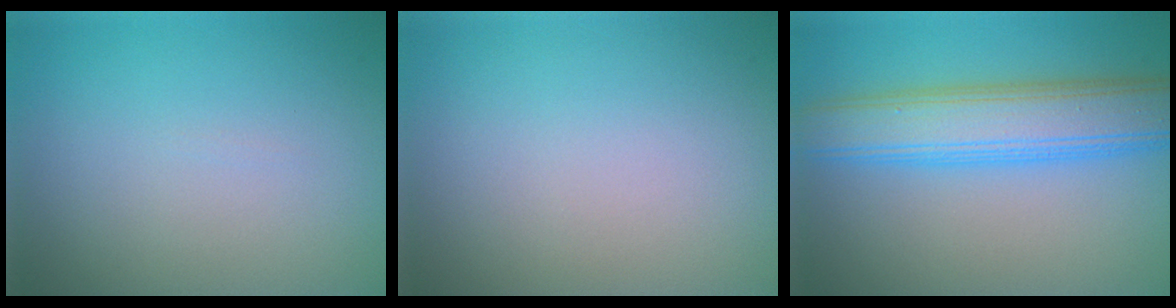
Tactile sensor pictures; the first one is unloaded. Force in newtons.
{"total": 0.0}
{"total": 7.1, "press": 7.1, "slide": 0.1}